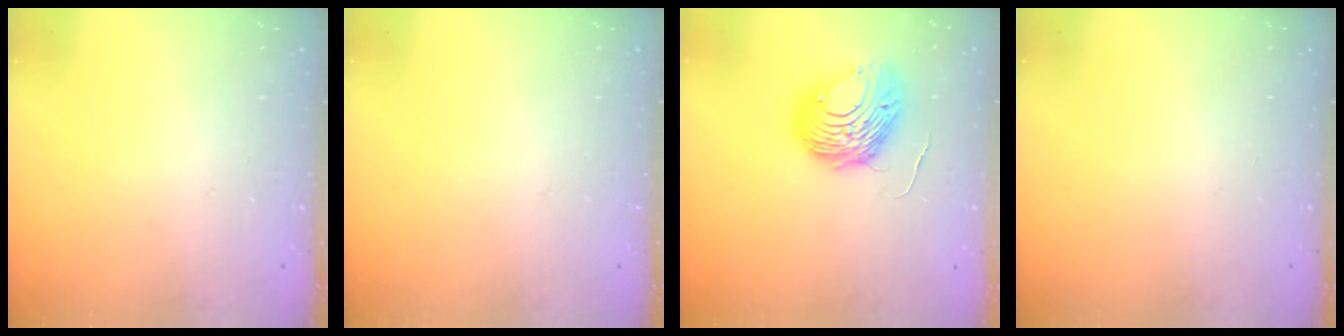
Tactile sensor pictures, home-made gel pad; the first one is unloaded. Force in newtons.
{"total": 0.0}
{"total": 9.7, "press": 9.6, "slide": 1.1}
{"total": 0.0}